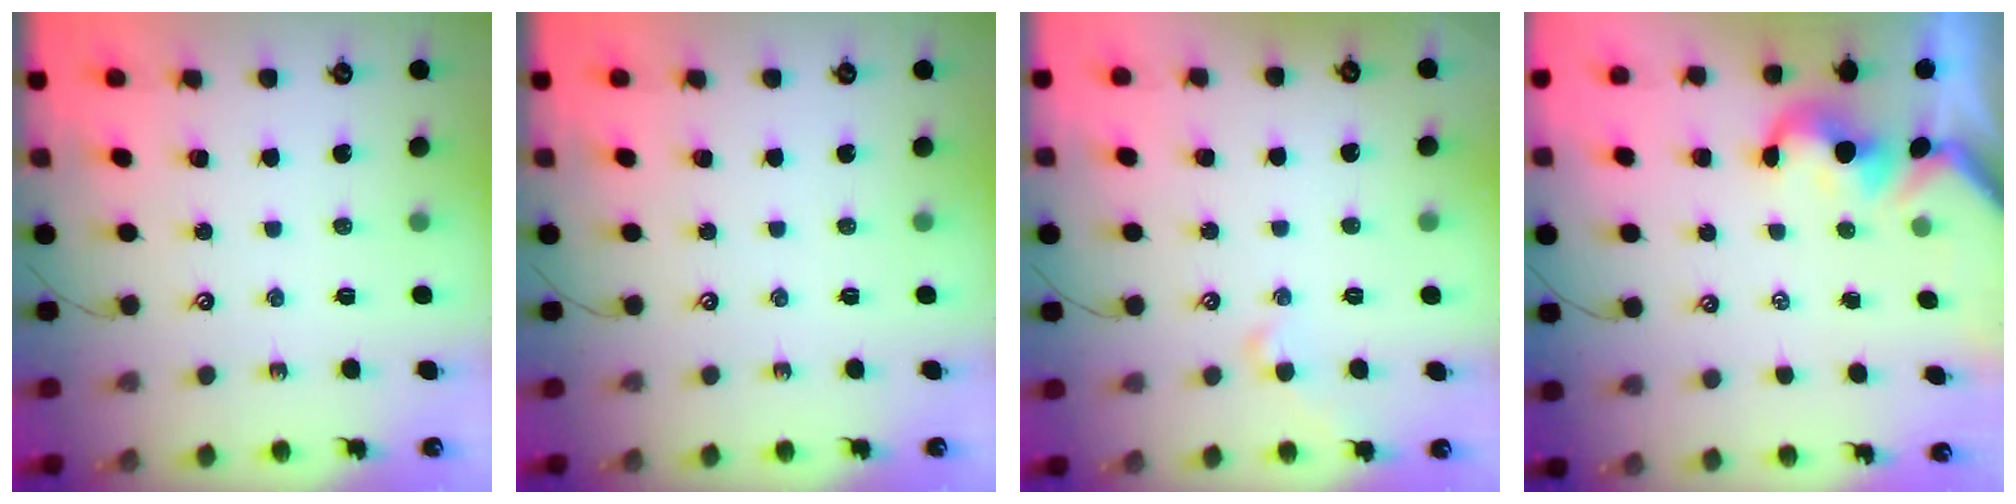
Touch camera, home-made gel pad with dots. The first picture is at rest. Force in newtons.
{"total": 0.0}
{"total": 1.0, "press": 1.0, "slide": 0.4}
{"total": 0.5, "press": 0.2, "slide": 0.5}